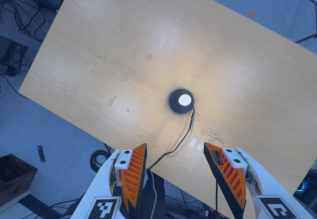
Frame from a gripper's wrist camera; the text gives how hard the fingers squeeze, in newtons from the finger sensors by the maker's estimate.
{"total": 0.0}